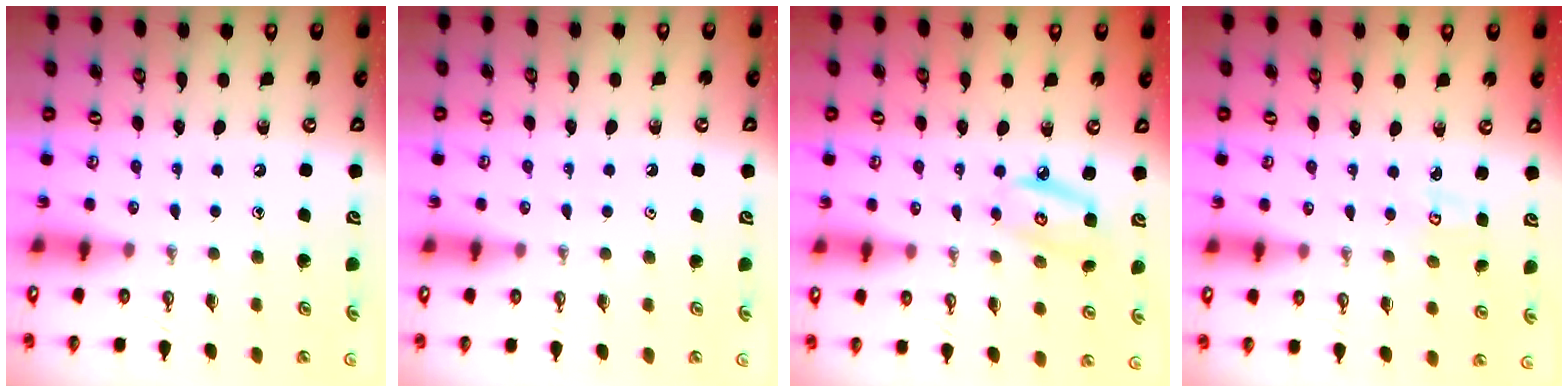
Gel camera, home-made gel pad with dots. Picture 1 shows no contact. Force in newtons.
{"total": 0.6, "press": 0.6, "slide": 0.0}
{"total": 6.0, "press": 6.0, "slide": 0.5}
{"total": 2.5, "press": 2.4, "slide": 0.3}